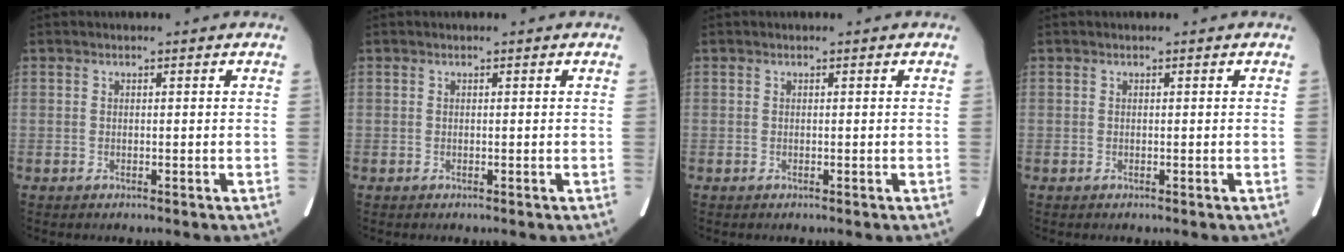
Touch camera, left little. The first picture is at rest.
{"total": 0.0}
{"total": 0.0}
{"total": 0.0}